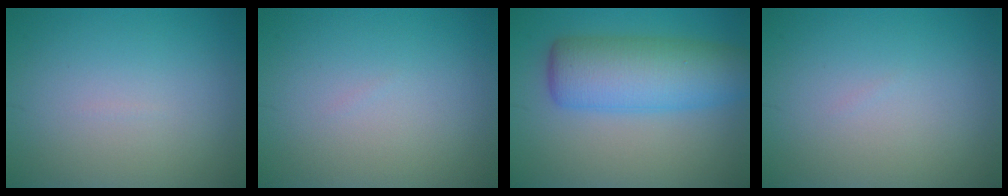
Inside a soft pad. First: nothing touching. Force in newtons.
{"total": 0.0}
{"total": 7.7, "press": 7.7, "slide": 0.2}
{"total": 0.0}